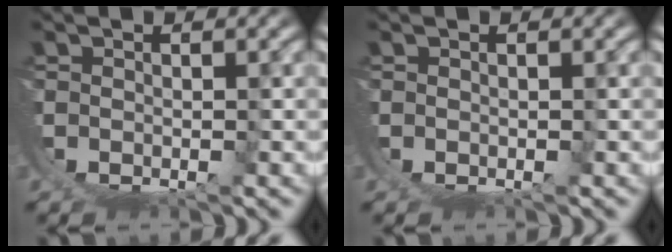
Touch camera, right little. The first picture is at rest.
{"total": 0.0}